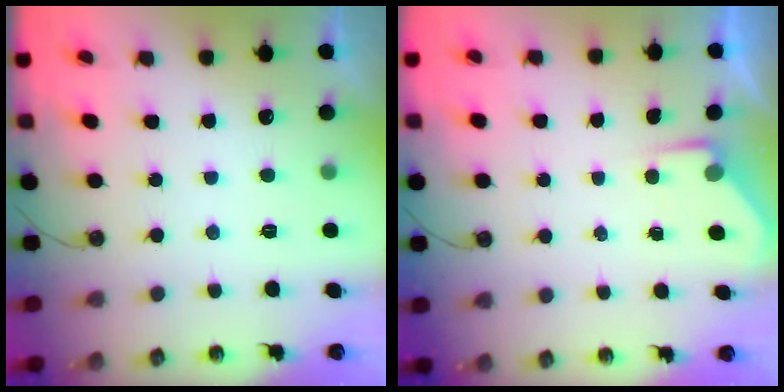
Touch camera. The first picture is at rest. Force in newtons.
{"total": 2.7, "press": 2.6, "slide": 0.4}